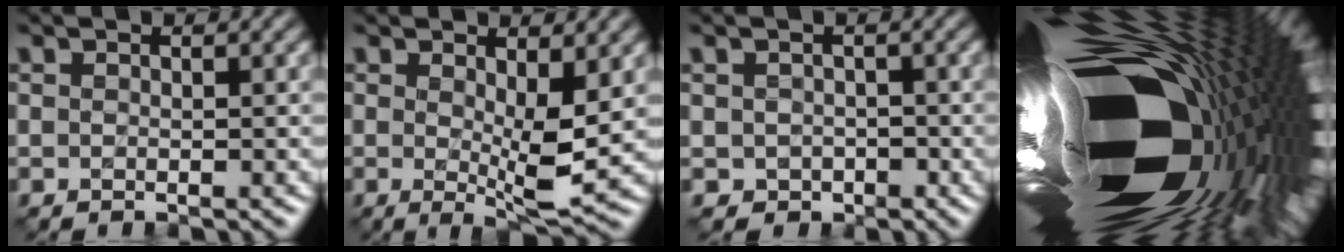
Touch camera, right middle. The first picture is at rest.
{"total": 3.7, "force": [0.9, 0.6, 3.5], "torque": [-0.067, -0.007, 0.018]}
{"total": 2.4, "force": [-1.0, 2.0, 0.9], "torque": [-0.022, -0.001, -0.023]}
{"total": 21.3, "force": [-2.6, 8.6, 19.3], "torque": [-0.336, -0.020, -0.039]}